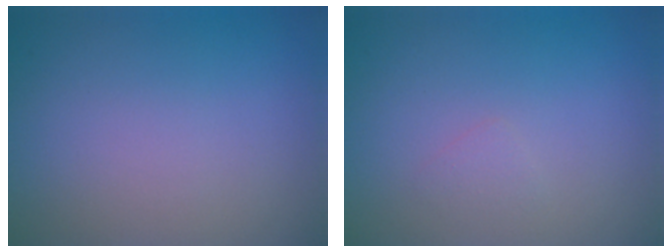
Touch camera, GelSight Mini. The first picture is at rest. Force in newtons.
{"total": 0.7, "press": 0.7, "slide": 0.1}